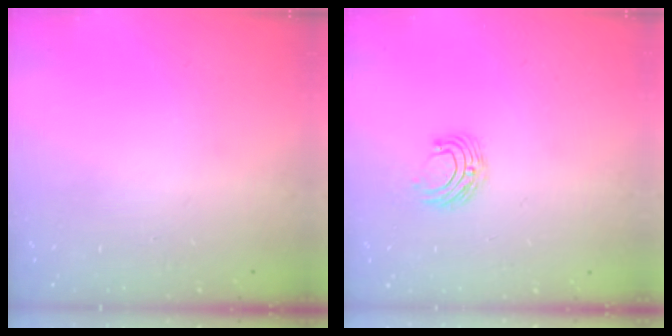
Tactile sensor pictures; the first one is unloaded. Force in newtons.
{"total": 6.3, "press": 6.3, "slide": 0.5}